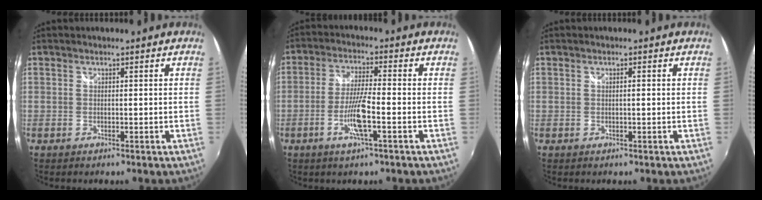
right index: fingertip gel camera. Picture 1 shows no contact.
{"total": 7.4, "force": [-2.7, 0.4, 6.8], "torque": [-0.137, -0.005, -0.053]}
{"total": 0.8, "force": [0.1, 0.0, 0.8], "torque": [-0.015, 0.001, 0.000]}